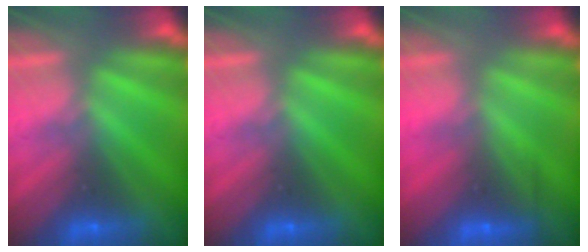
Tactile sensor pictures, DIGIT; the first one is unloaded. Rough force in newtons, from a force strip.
{"total": 0.0}
{"total": 2.2}